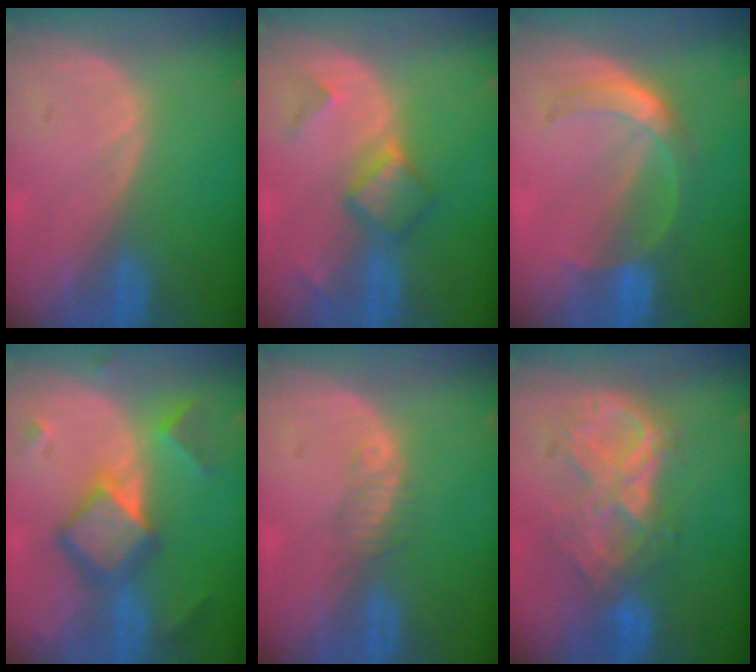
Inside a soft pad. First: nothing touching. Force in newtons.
{"total": 4.9, "press": 4.7, "slide": 1.4}
{"total": 5.8, "press": 5.0, "slide": 2.8}
{"total": 7.9, "press": 7.9, "slide": 0.6}
{"total": 1.8, "press": 1.6, "slide": 0.8}
{"total": 9.2, "press": 7.9, "slide": 4.7}